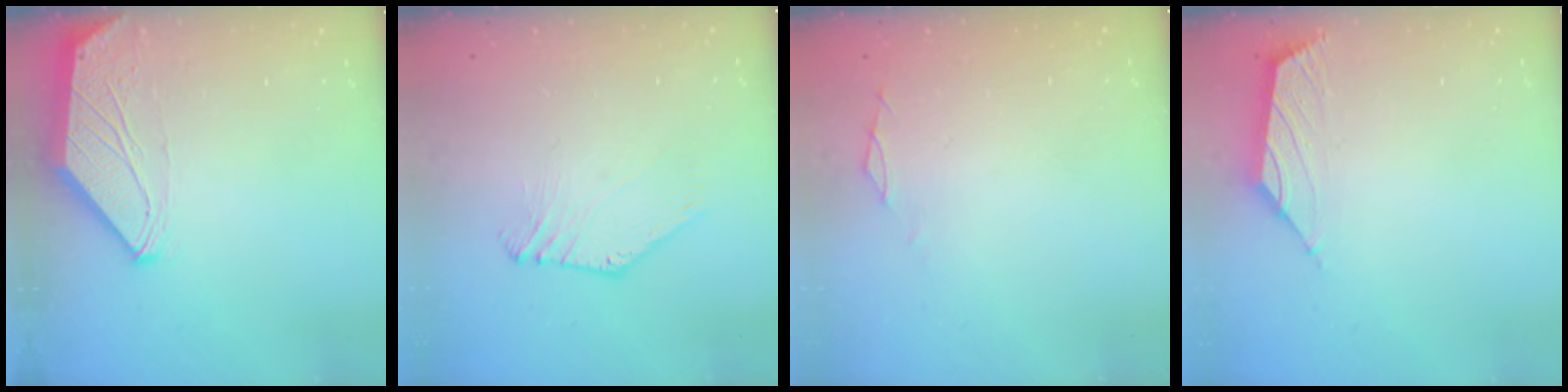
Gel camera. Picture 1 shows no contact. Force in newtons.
{"total": 2.1, "press": 2.1, "slide": 0.1}
{"total": 0.0}
{"total": 1.7, "press": 1.6, "slide": 0.6}